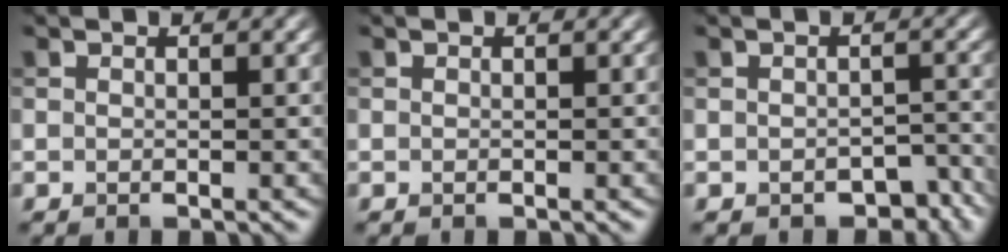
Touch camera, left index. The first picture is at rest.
{"total": 0.0}
{"total": 2.8, "force": [-1.9, 1.6, 1.4], "torque": [-0.011, -0.008, -0.018]}